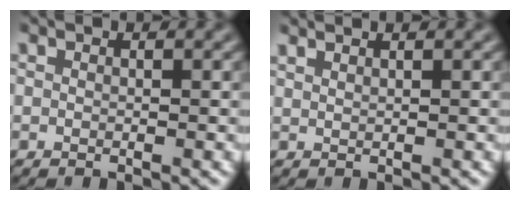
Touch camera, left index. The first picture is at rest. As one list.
[{"total": 2.0, "force": [1.6, 0.7, 0.9], "torque": [-0.001, 0.000, 0.010]}]